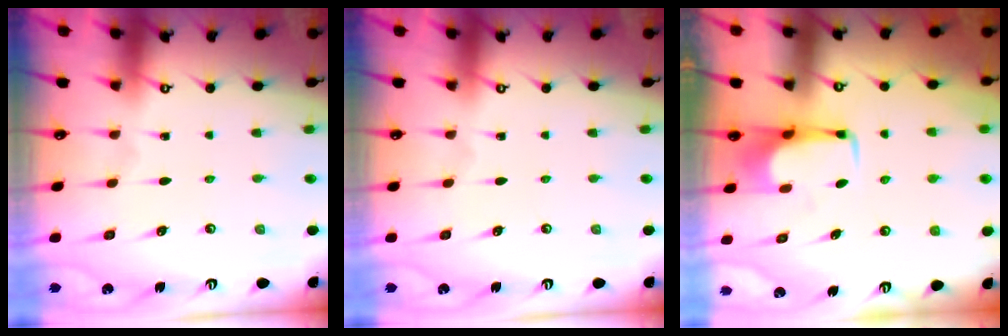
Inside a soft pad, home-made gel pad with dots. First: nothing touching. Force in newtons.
{"total": 0.0}
{"total": 0.6, "press": 0.5, "slide": 0.2}